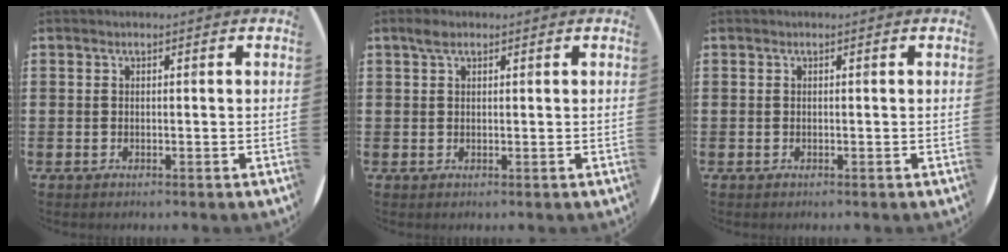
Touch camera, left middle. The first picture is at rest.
{"total": 1.6, "force": [1.1, 0.8, 0.8], "torque": [-0.011, 0.003, 0.018]}
{"total": 0.0}